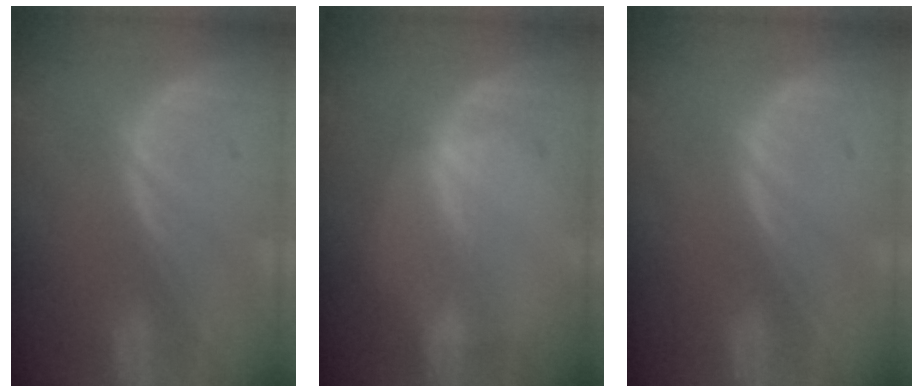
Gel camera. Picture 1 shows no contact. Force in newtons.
{"total": 0.9, "press": 0.8, "slide": 0.2}
{"total": 0.0}